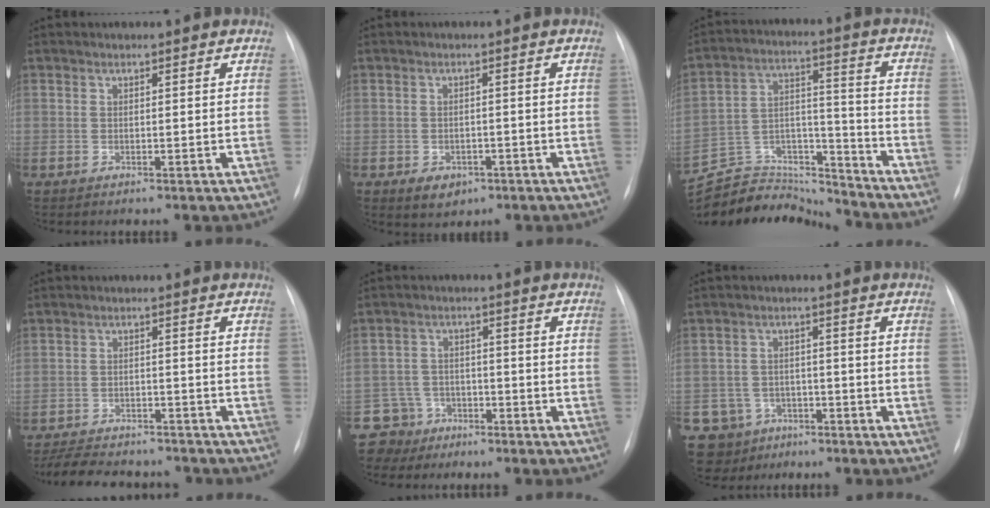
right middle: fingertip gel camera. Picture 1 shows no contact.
{"total": 3.7, "force": [-1.8, 2.7, 1.7], "torque": [-0.022, 0.001, -0.014]}
{"total": 18.9, "force": [-18.4, 3.6, 2.4], "torque": [-0.048, 0.046, -0.290]}
{"total": 13.5, "force": [-12.1, 3.8, 4.6], "torque": [-0.095, 0.003, -0.167]}
{"total": 5.8, "force": [-4.1, 4.0, -0.9], "torque": [0.020, 0.006, -0.077]}
{"total": 7.8, "force": [-4.6, 6.2, 0.4], "torque": [-0.009, 0.016, -0.066]}